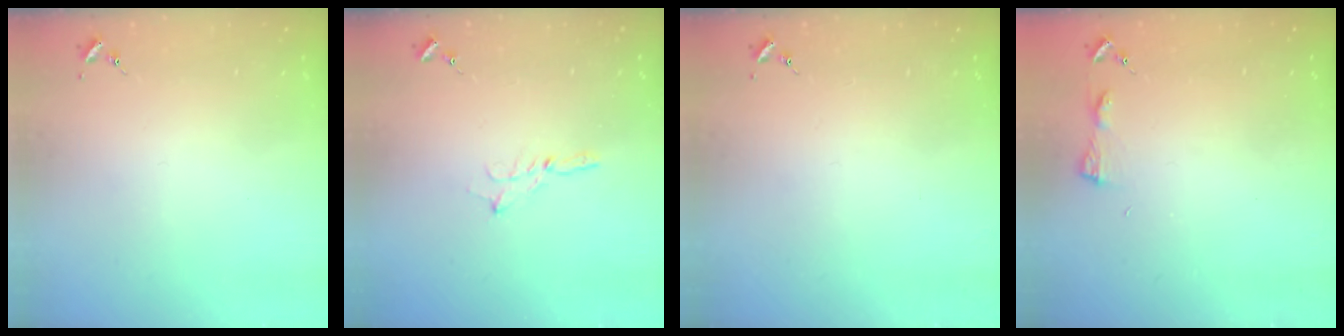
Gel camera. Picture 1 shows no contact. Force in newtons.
{"total": 2.3, "press": 2.3, "slide": 0.2}
{"total": 0.0}
{"total": 3.2, "press": 3.1, "slide": 0.3}